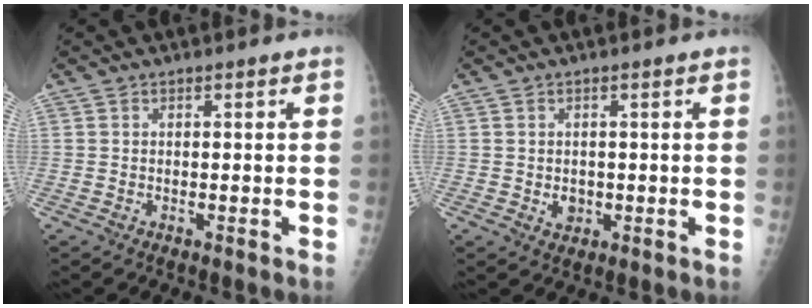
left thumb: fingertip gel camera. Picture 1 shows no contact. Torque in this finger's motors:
{"motor_torque": [0.49, 0.66, 0.31, -0.09, 0.00]}